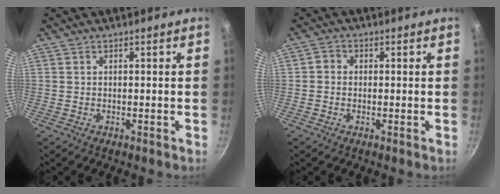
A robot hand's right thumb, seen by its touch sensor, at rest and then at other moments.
{"total": 2.1, "force": [-0.2, 1.9, 0.9], "torque": [-0.011, 0.006, -0.011]}